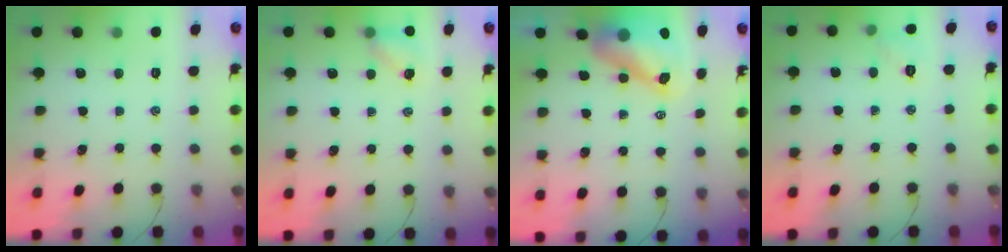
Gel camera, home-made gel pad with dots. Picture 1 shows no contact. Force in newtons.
{"total": 4.4, "press": 4.3, "slide": 1.1}
{"total": 9.5, "press": 9.0, "slide": 2.8}
{"total": 5.0, "press": 4.7, "slide": 1.4}